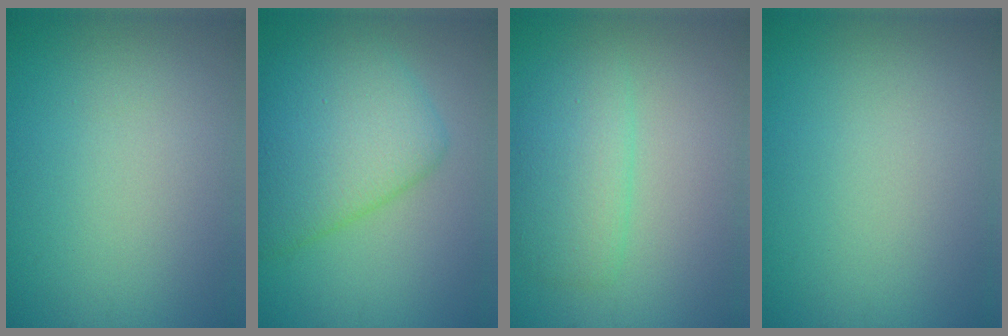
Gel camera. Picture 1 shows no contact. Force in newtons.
{"total": 7.0, "press": 7.0, "slide": 0.2}
{"total": 3.5, "press": 3.5, "slide": 0.1}
{"total": 0.0}